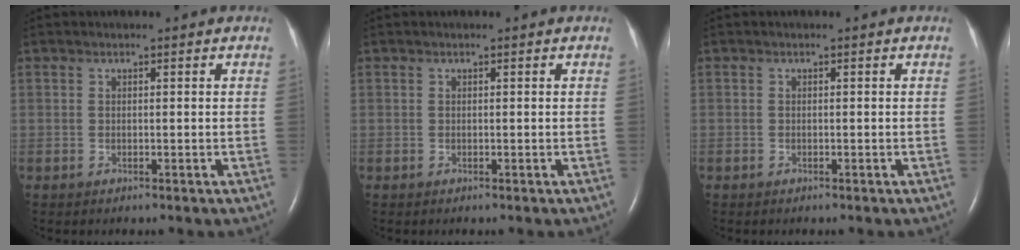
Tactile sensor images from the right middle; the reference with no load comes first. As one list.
[{"total": 0.0}, {"total": 0.0}]